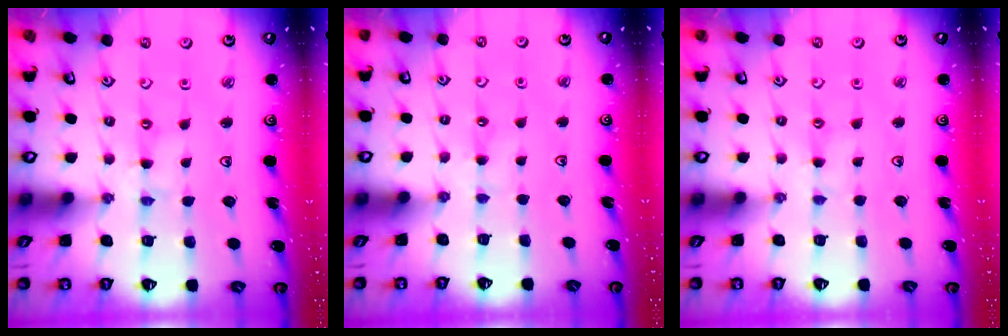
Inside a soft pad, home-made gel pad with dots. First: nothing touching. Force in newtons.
{"total": 1.6, "press": 1.5, "slide": 0.4}
{"total": 1.5, "press": 1.5, "slide": 0.3}